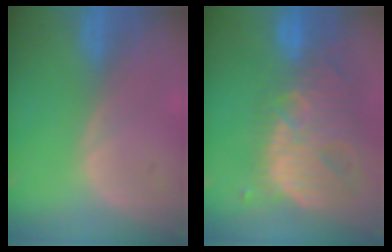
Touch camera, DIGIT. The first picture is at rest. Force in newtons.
{"total": 13.9, "press": 11.7, "slide": 7.5}